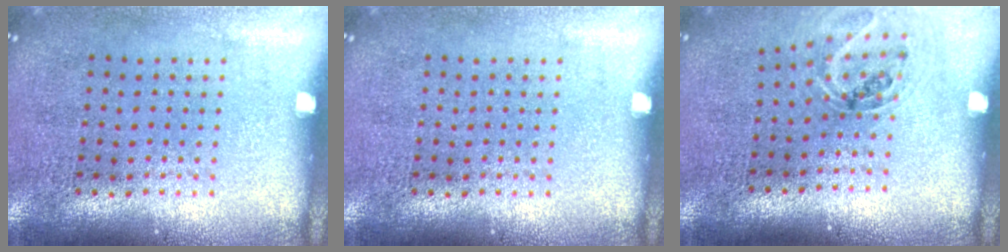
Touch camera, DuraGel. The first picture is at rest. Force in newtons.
{"total": 0.0}
{"total": 1.1, "press": 1.1, "slide": 0.3}